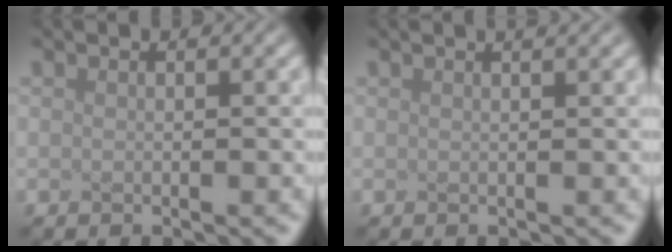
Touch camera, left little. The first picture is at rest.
{"total": 1.4, "force": [1.0, 0.5, 0.8], "torque": [-0.004, 0.007, -0.001]}